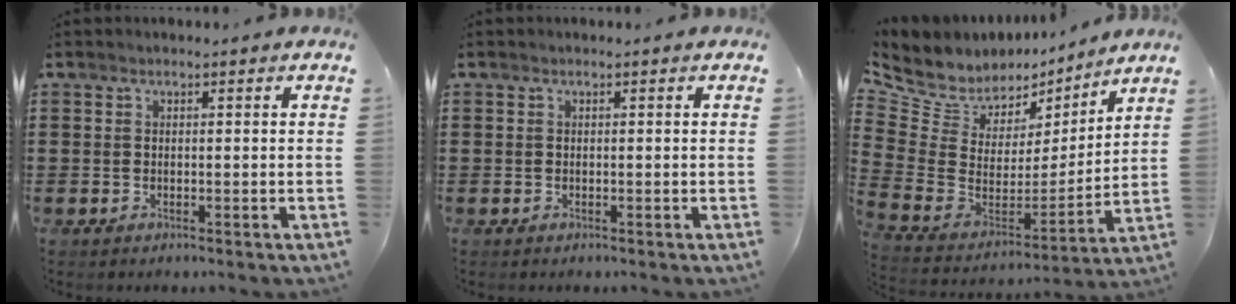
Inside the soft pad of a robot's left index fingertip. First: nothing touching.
{"total": 0.0}
{"total": 7.6, "force": [5.9, 4.6, 1.3], "torque": [-0.080, -0.049, 0.107]}